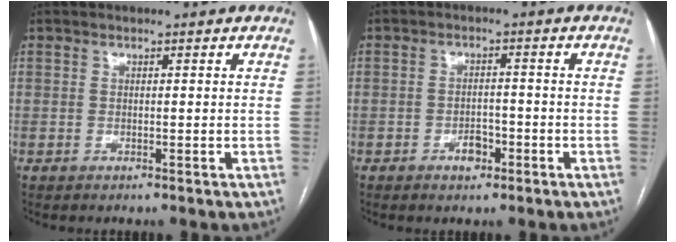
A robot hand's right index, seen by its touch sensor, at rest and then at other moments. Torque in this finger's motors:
{"motor_torque": [0.40, -0.16, 0.08, 0.04]}